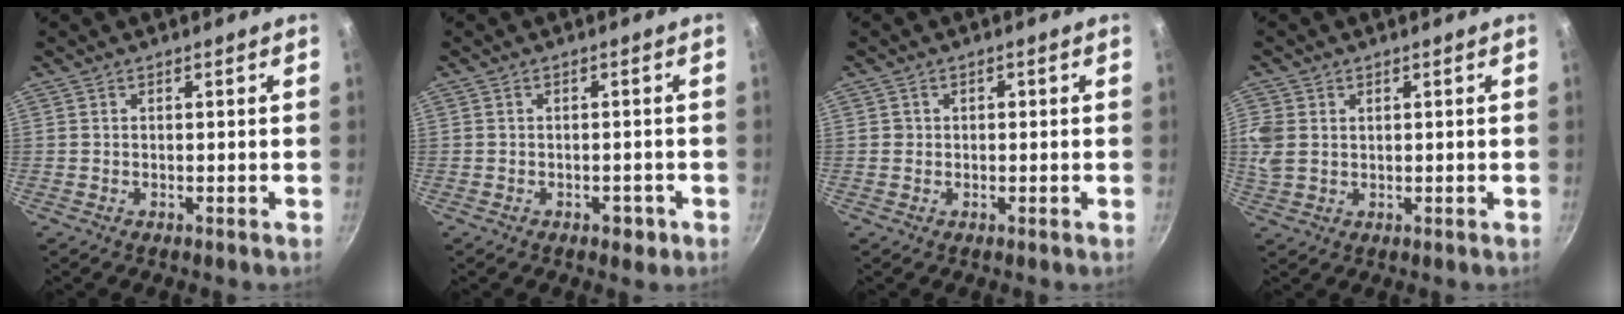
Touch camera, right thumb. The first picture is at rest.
{"total": 2.6, "force": [-1.3, 1.6, 1.5], "torque": [-0.006, 0.015, -0.008]}
{"total": 1.5, "force": [0.0, 1.4, 0.5], "torque": [0.003, 0.009, -0.001]}
{"total": 6.7, "force": [1.6, 5.2, 3.9], "torque": [-0.086, 0.004, 0.033]}